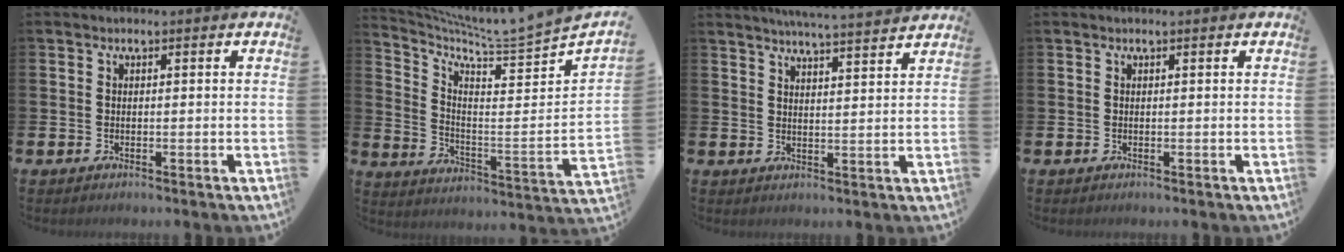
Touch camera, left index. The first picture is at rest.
{"total": 5.3, "force": [5.1, -0.6, 1.2], "torque": [-0.043, -0.075, 0.073]}
{"total": 5.2, "force": [5.1, -0.7, 1.1], "torque": [-0.033, -0.027, 0.089]}
{"total": 0.0}